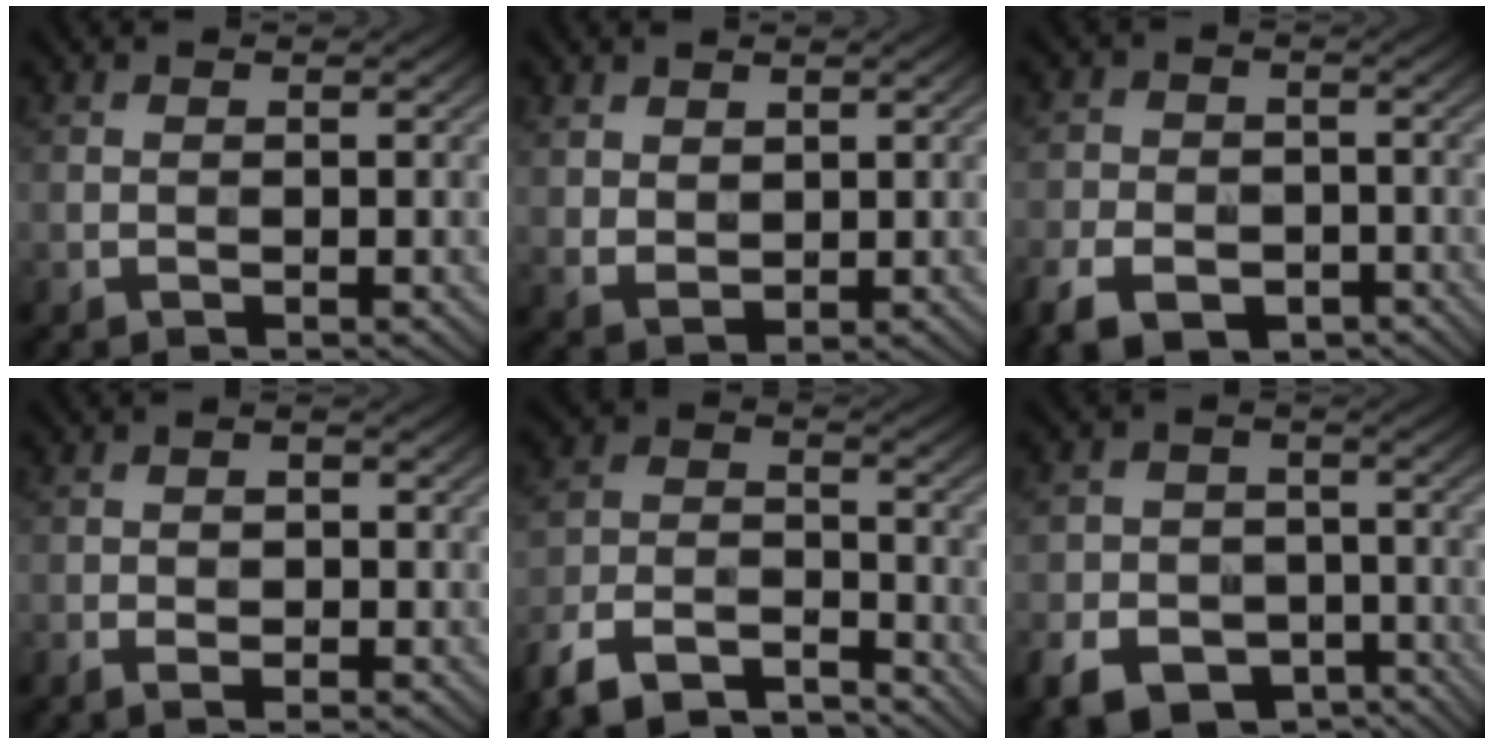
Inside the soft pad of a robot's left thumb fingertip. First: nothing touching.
{"total": 3.1, "force": [1.9, 1.9, 1.5], "torque": [-0.037, -0.007, 0.045]}
{"total": 8.7, "force": [-4.8, 5.8, 4.2], "torque": [-0.085, -0.024, -0.086]}
{"total": 2.5, "force": [-0.9, 1.2, 2.0], "torque": [-0.031, 0.002, -0.016]}
{"total": 11.2, "force": [-8.8, 4.9, 5.0], "torque": [-0.113, -0.014, -0.171]}
{"total": 10.2, "force": [-5.4, 7.6, 4.0], "torque": [-0.100, -0.031, -0.101]}